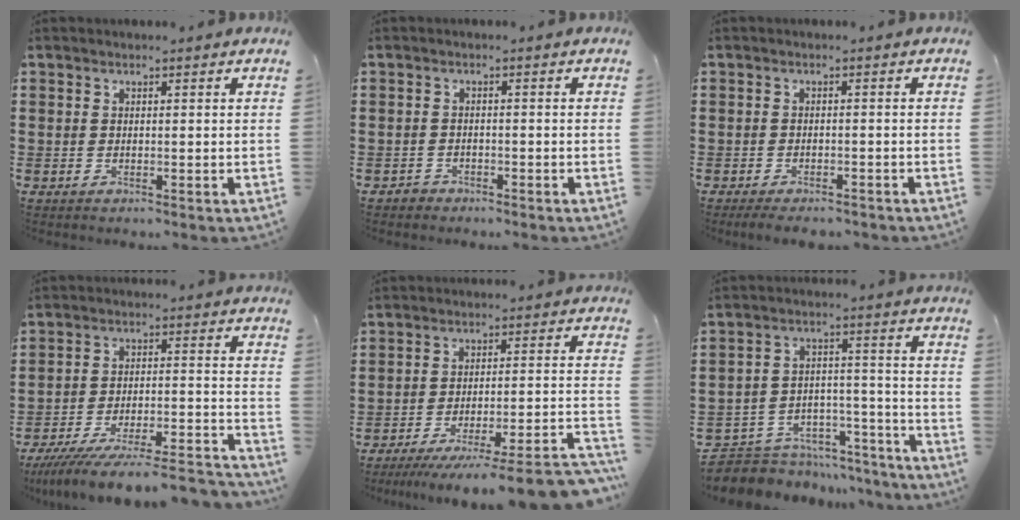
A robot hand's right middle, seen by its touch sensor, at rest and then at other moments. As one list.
[{"total": 1.3, "force": [-1.1, 0.6, 0.0], "torque": [-0.004, 0.003, -0.026]}, {"total": 1.8, "force": [-1.8, 0.3, 0.3], "torque": [-0.009, -0.001, -0.036]}, {"total": 8.0, "force": [-7.4, 0.3, 3.1], "torque": [-0.057, -0.003, -0.146]}, {"total": 8.4, "force": [-7.2, -0.1, 4.4], "torque": [-0.057, -0.002, -0.136]}, {"total": 6.1, "force": [-5.7, 2.2, 0.4], "torque": [-0.016, 0.017, -0.114]}]